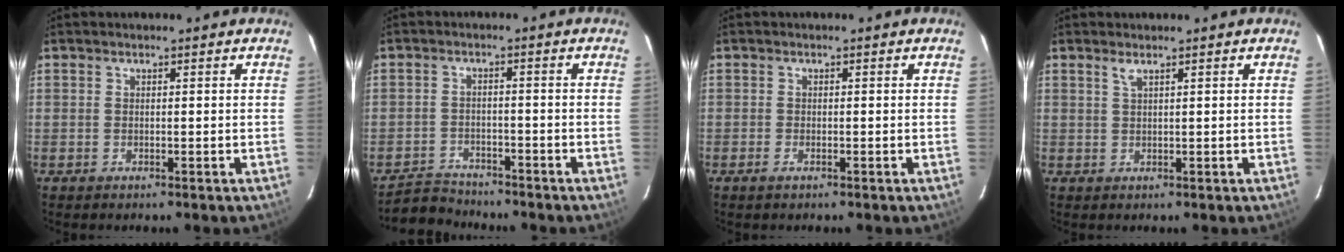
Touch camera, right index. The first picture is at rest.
{"total": 5.6, "force": [-5.2, 2.0, -0.2], "torque": [-0.013, 0.012, -0.092]}
{"total": 1.3, "force": [-0.8, 0.5, 0.8], "torque": [-0.018, -0.002, -0.016]}
{"total": 1.1, "force": [0.7, 0.0, 0.8], "torque": [-0.017, 0.002, 0.015]}